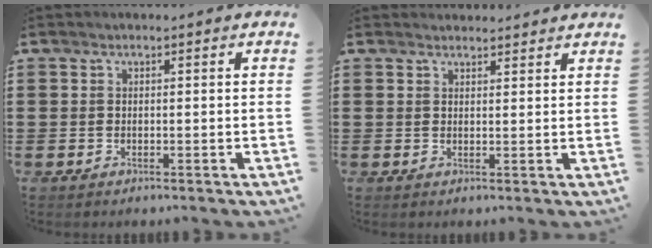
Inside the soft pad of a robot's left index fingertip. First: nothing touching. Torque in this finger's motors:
{"motor_torque": [1.07, -1.07, -0.05, -0.03]}